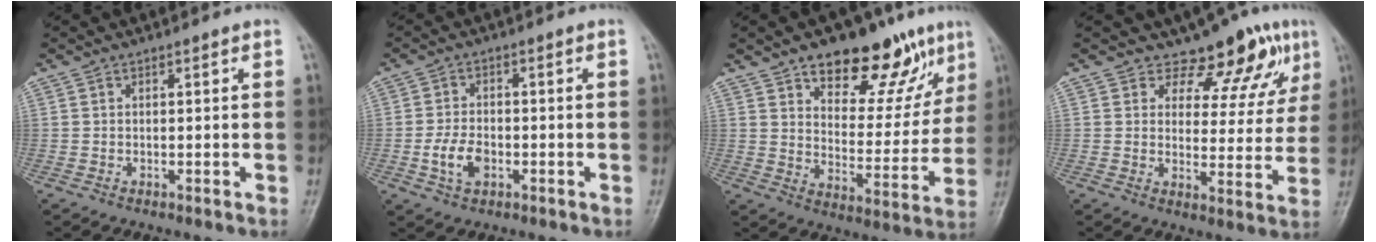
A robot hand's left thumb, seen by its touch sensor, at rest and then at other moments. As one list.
[{"total": 5.4, "force": [-1.6, 3.5, 3.8], "torque": [-0.071, 0.006, -0.031]}, {"total": 18.9, "force": [11.6, 9.4, 11.7], "torque": [-0.099, -0.053, 0.175]}, {"total": 9.8, "force": [7.4, 5.1, 3.9], "torque": [-0.015, -0.051, 0.089]}]